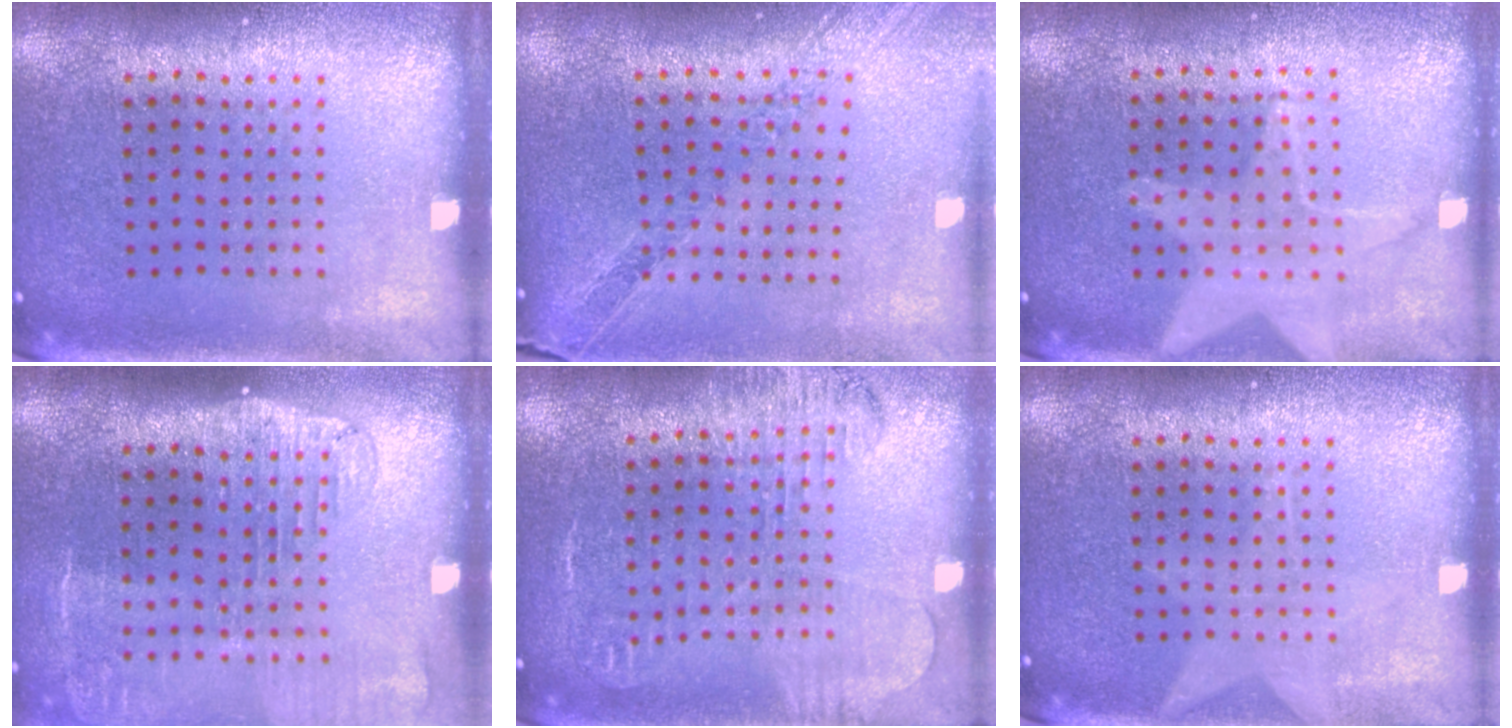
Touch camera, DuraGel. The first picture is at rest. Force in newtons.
{"total": 1.1, "press": 1.1, "slide": 0.2}
{"total": 1.1, "press": 1.1, "slide": 0.2}
{"total": 2.2, "press": 1.8, "slide": 1.2}
{"total": 1.8, "press": 1.7, "slide": 0.5}
{"total": 1.0, "press": 1.0, "slide": 0.1}